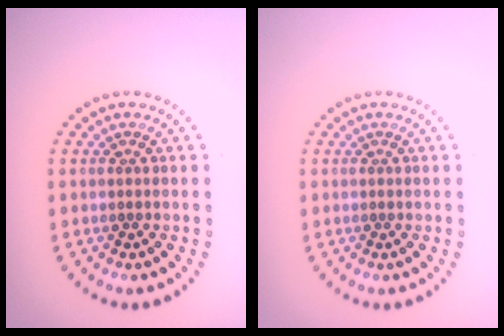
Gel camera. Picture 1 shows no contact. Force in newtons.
{"total": 0.0}